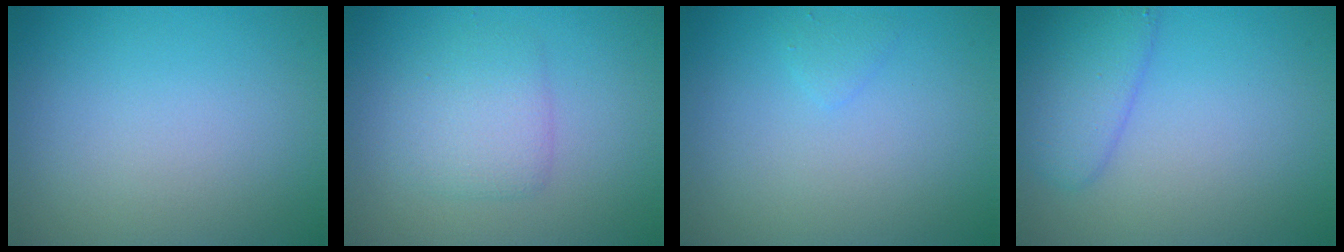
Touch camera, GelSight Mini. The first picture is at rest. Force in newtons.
{"total": 2.7, "press": 2.7, "slide": 0.1}
{"total": 0.7, "press": 0.7, "slide": 0.0}
{"total": 3.2, "press": 3.2, "slide": 0.1}